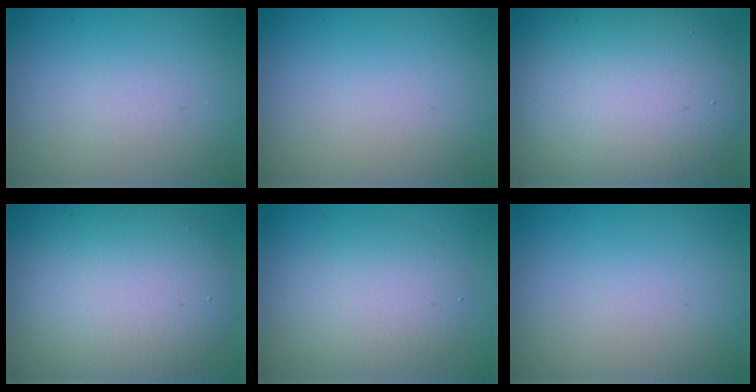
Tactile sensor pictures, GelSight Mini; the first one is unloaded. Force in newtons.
{"total": 0.0}
{"total": 13.6, "press": 13.6, "slide": 0.9}
{"total": 8.6, "press": 8.5, "slide": 0.6}
{"total": 3.4, "press": 3.4, "slide": 0.2}
{"total": 0.0}